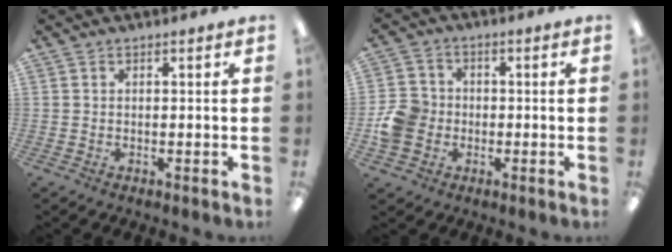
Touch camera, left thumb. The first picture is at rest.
{"total": 8.1, "force": [-1.3, 7.3, 3.2], "torque": [-0.059, 0.021, -0.022]}